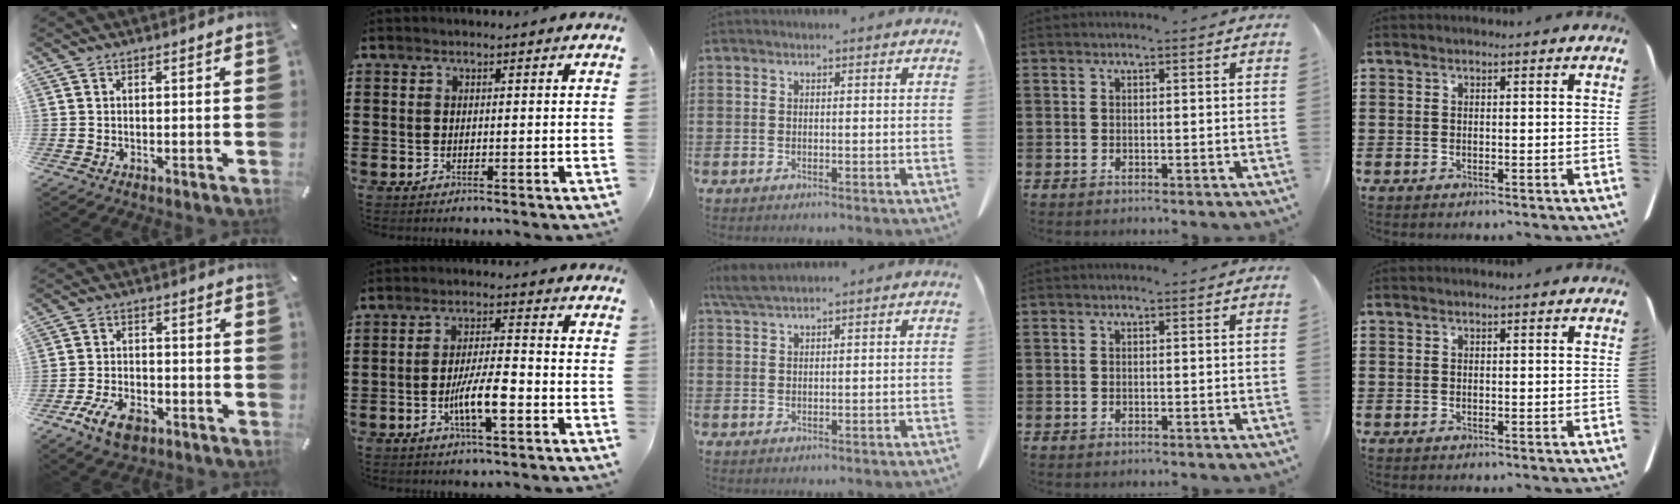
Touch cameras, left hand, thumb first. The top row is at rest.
{"thumb": {"total": 8.3, "force": [-4.3, 4.8, 5.1], "torque": [-0.107, 0.017, -0.079]}, "index": {"total": 7.2, "force": [-2.5, 1.8, 6.5], "torque": [-0.127, -0.002, -0.047]}, "middle": {"total": 3.0, "force": [2.4, 0.3, 1.8], "torque": [-0.041, 0.000, 0.046]}}